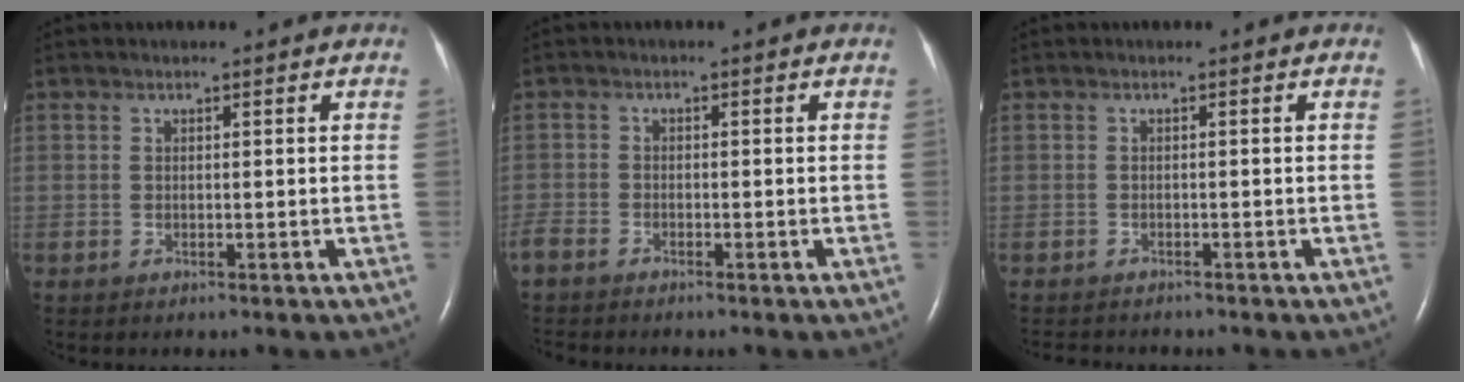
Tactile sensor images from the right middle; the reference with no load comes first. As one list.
[{"total": 3.5, "force": [-3.3, 1.0, 0.9], "torque": [-0.016, -0.010, -0.065]}, {"total": 3.3, "force": [-3.1, 0.9, 0.9], "torque": [-0.012, -0.007, -0.041]}]